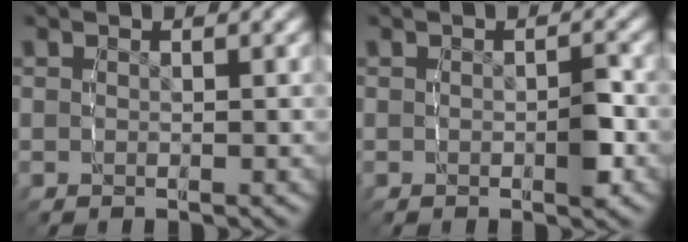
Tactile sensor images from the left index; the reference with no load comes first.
{"total": 1.3, "force": [-0.4, 0.5, 1.2], "torque": [-0.011, 0.002, -0.006]}